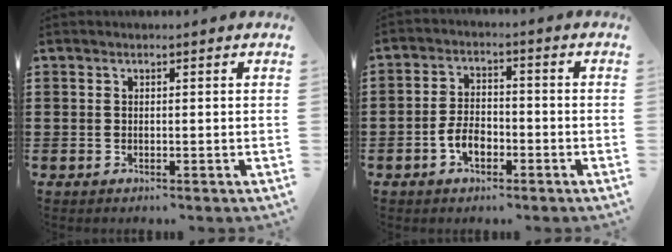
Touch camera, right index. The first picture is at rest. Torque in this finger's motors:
{"motor_torque": [1.66, 0.47, 0.59, 0.12]}